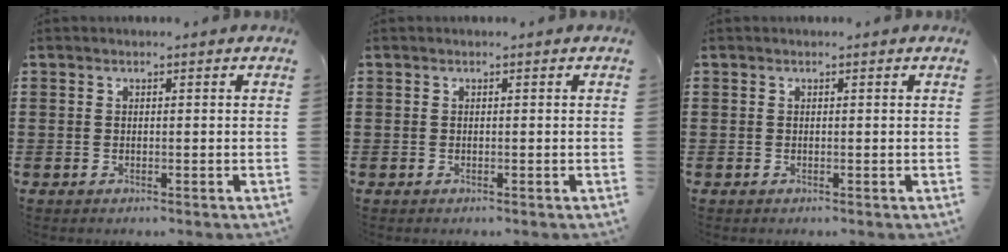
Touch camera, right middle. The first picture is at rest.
{"total": 0.0}
{"total": 0.0}